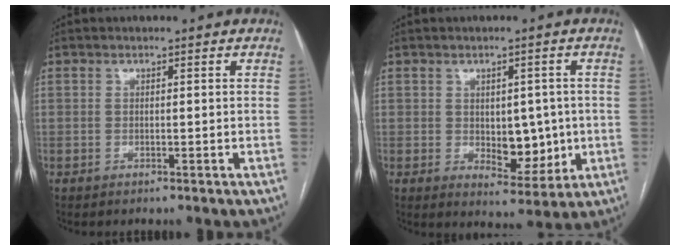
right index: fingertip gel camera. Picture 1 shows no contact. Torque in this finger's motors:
{"motor_torque": [0.91, 0.82, 0.10, 0.03]}